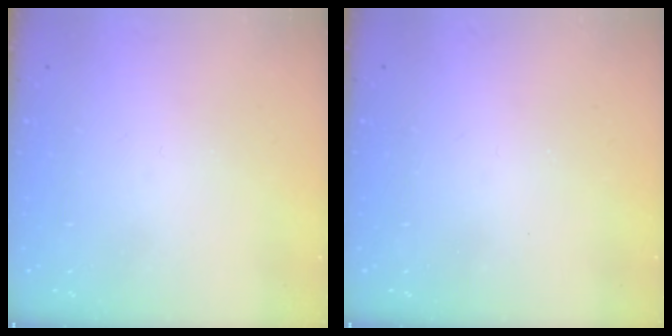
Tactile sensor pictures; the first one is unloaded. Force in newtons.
{"total": 2.5, "press": 2.4, "slide": 0.4}